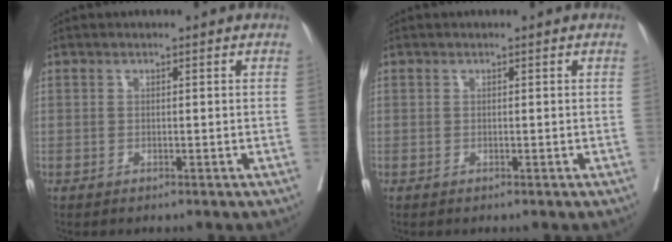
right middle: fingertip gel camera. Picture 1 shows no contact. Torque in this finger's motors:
{"motor_torque": [0.00, 0.00, 0.00, 0.00]}